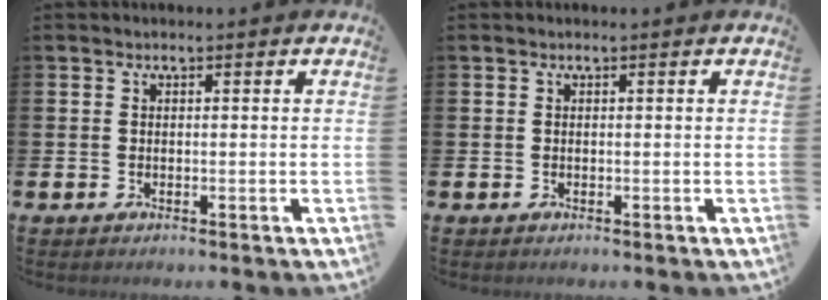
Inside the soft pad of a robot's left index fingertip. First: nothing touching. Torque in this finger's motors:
{"motor_torque": [-0.09, 0.04, 0.00, 0.00]}